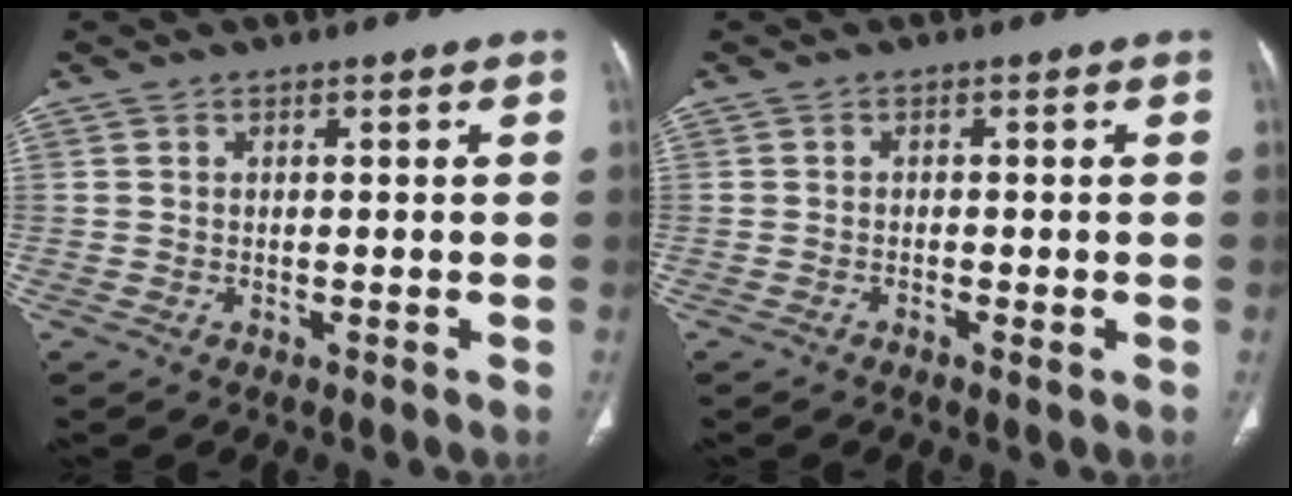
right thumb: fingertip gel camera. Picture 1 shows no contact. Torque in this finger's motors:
{"motor_torque": [-0.38, -0.33, -0.19, -0.05, 0.00]}